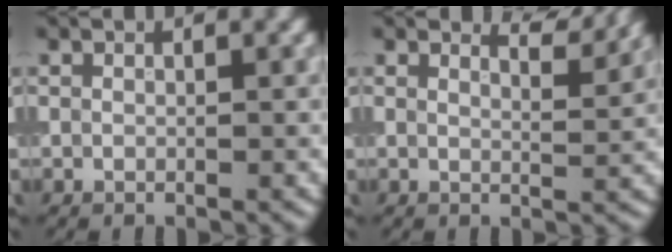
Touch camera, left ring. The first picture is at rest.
{"total": 3.0, "force": [2.7, 0.5, 1.0], "torque": [-0.009, -0.004, 0.028]}